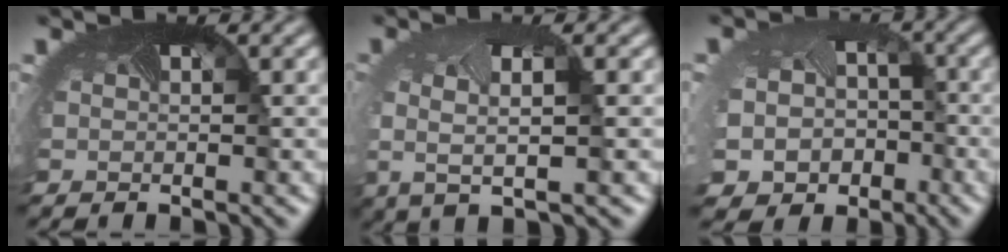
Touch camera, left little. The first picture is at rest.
{"total": 2.6, "force": [-0.4, 0.5, 2.5], "torque": [-0.068, -0.012, -0.013]}
{"total": 8.7, "force": [-3.9, 7.3, 2.7], "torque": [-0.069, -0.054, -0.064]}